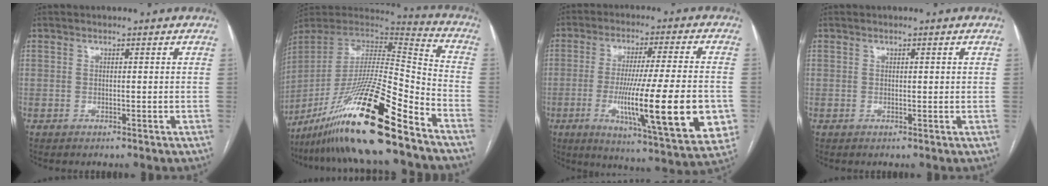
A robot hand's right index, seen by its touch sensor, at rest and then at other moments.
{"total": 24.1, "force": [-16.8, 1.4, 17.3], "torque": [-0.328, -0.029, -0.307]}
{"total": 22.3, "force": [-5.0, 1.7, 21.7], "torque": [-0.286, -0.030, -0.068]}
{"total": 0.7, "force": [0.3, 0.3, 0.6], "torque": [-0.008, 0.000, 0.003]}